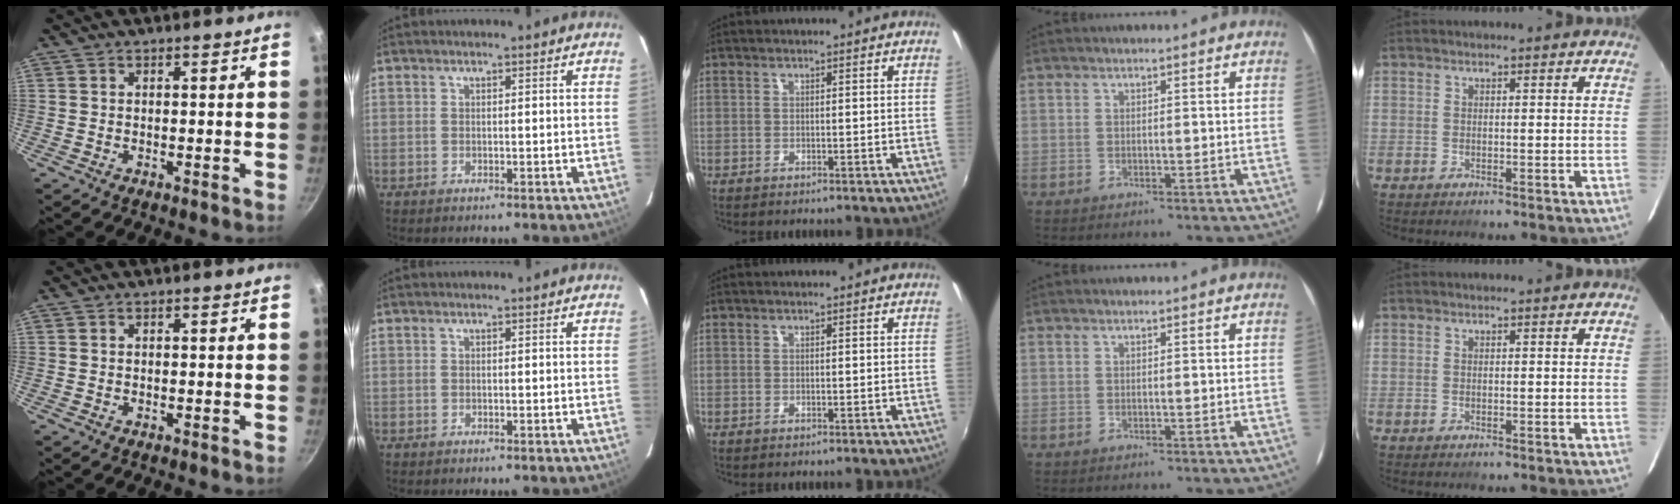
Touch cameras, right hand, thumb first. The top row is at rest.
{}